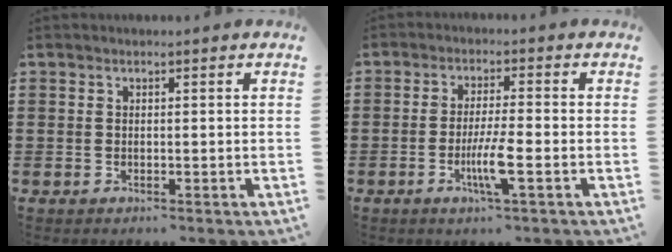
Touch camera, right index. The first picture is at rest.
{"total": 5.6, "force": [-2.1, 0.4, 5.2], "torque": [-0.100, -0.016, -0.037]}